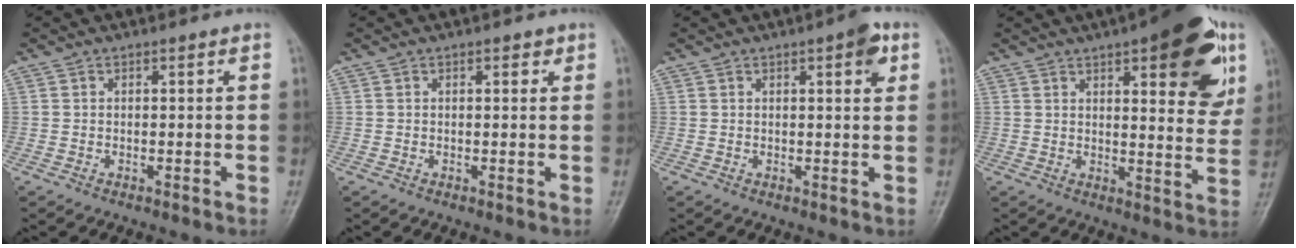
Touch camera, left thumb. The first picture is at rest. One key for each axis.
{"total": 1.6, "fx": 0.8, "fy": 0.8, "fz": 1.1, "tx": -0.009, "ty": 0.000, "tz": 0.008}
{"total": 4.1, "fx": 1.9, "fy": 1.1, "fz": 3.5, "tx": -0.041, "ty": -0.003, "tz": 0.020}
{"total": 18.8, "fx": 8.8, "fy": 6.5, "fz": 15.3, "tx": -0.158, "ty": -0.027, "tz": 0.110}